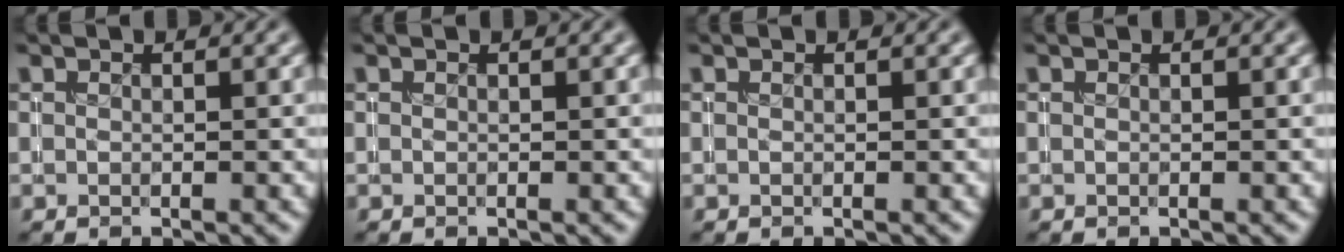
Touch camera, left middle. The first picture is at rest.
{"total": 0.0}
{"total": 0.0}
{"total": 0.0}